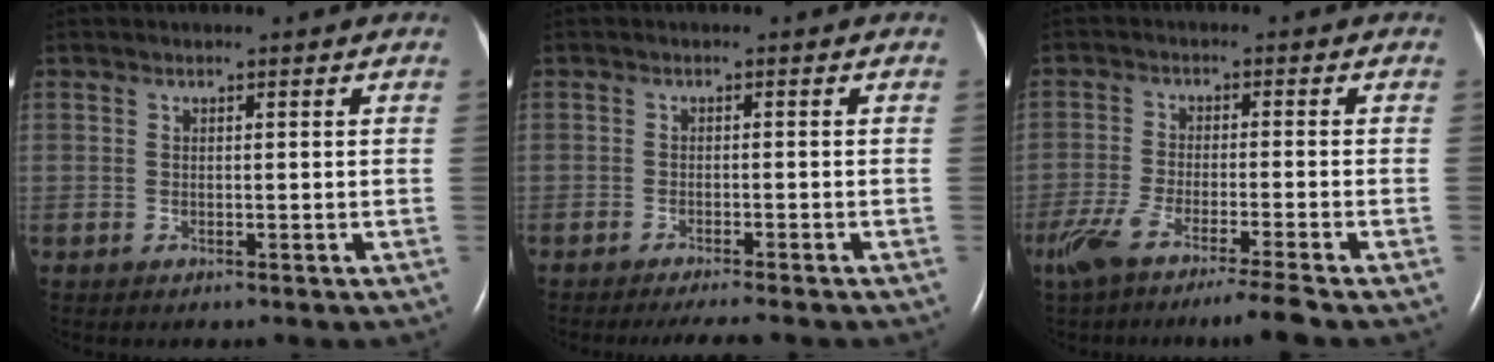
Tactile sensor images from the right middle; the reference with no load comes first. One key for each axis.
{"total": 4.8, "fx": -4.2, "fy": 0.1, "fz": 2.4, "tx": -0.032, "ty": -0.011, "tz": -0.061}
{"total": 10.0, "fx": -7.6, "fy": -1.0, "fz": 6.5, "tx": -0.107, "ty": -0.029, "tz": -0.127}